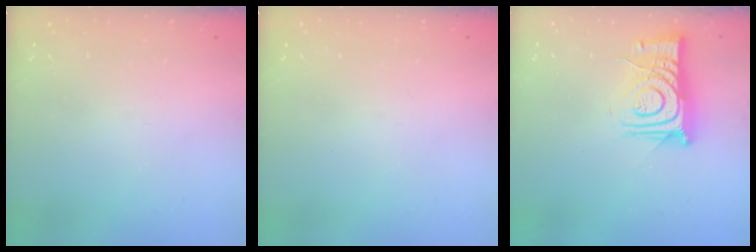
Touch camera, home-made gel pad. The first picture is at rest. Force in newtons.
{"total": 0.0}
{"total": 12.7, "press": 12.7, "slide": 0.6}